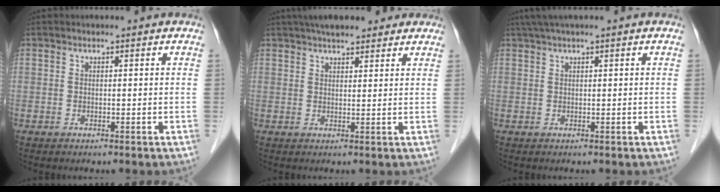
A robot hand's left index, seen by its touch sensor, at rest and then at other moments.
{"total": 14.9, "force": [13.0, 4.3, 5.8], "torque": [-0.069, 0.030, 0.168]}
{"total": 2.8, "force": [2.0, -0.5, 1.9], "torque": [-0.042, 0.021, 0.043]}